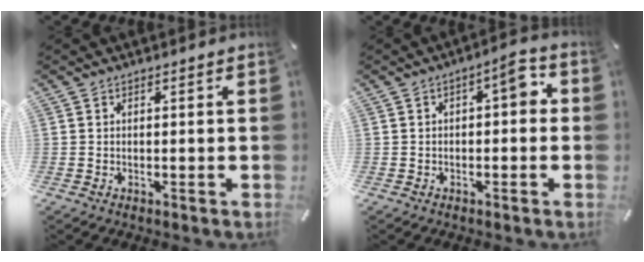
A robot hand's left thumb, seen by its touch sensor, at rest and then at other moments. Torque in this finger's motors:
{"motor_torque": [0.10, -0.02, 0.41, 0.39, 0.03]}